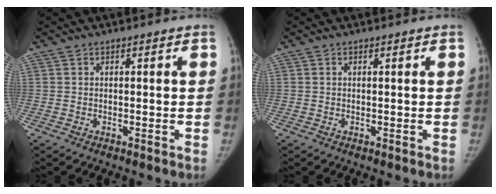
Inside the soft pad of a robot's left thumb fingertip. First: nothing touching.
{"total": 0.0}